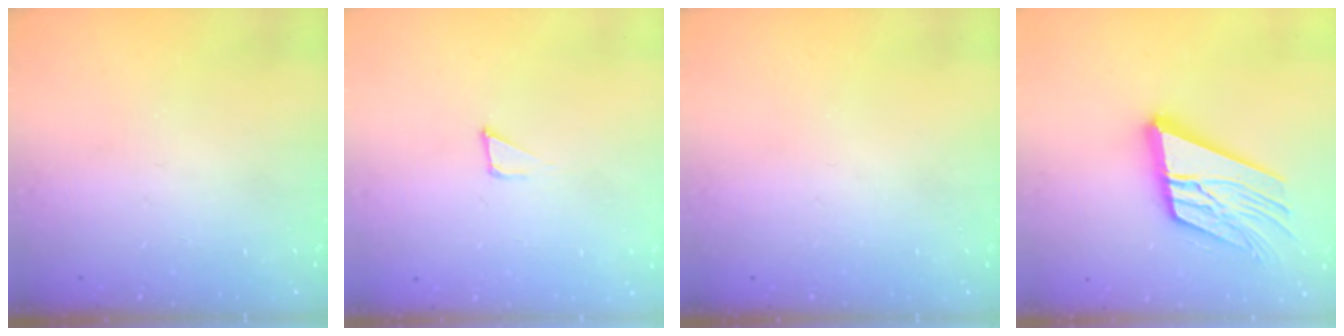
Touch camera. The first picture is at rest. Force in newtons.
{"total": 1.3, "press": 1.3, "slide": 0.0}
{"total": 0.0}
{"total": 17.6, "press": 17.5, "slide": 2.2}